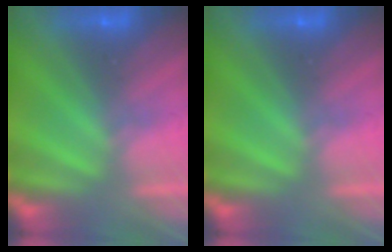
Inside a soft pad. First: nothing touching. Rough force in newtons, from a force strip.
{"total": 0.0}